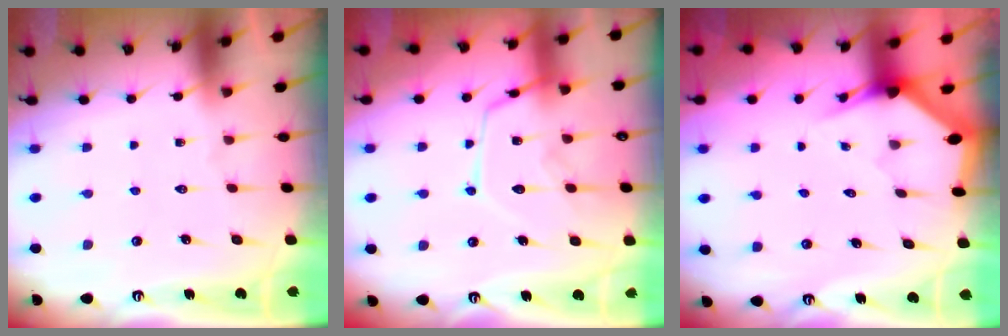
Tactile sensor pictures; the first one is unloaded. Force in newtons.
{"total": 14.2, "press": 14.1, "slide": 1.2}
{"total": 2.7, "press": 2.7, "slide": 0.1}